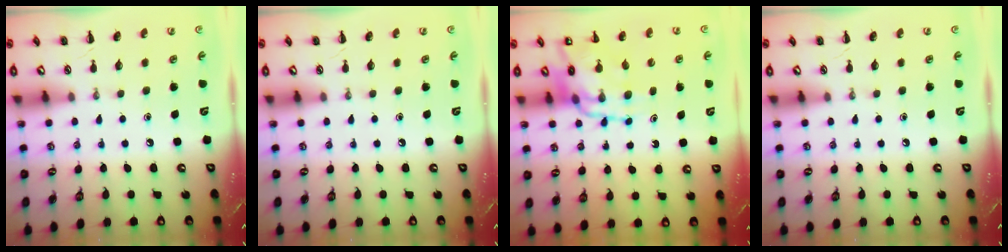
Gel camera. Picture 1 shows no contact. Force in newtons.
{"total": 0.0}
{"total": 12.1, "press": 11.5, "slide": 3.7}
{"total": 0.0}